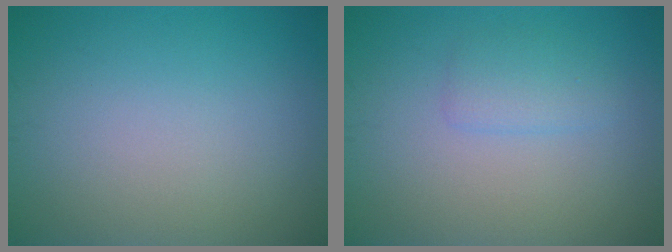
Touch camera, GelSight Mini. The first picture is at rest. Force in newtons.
{"total": 1.7, "press": 1.7, "slide": 0.2}